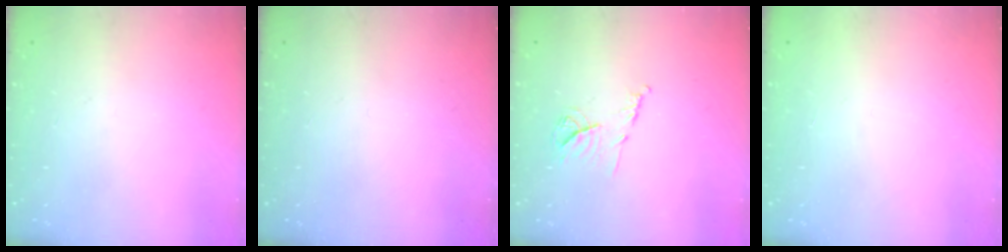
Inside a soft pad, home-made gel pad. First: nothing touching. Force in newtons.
{"total": 0.0}
{"total": 7.9, "press": 7.9, "slide": 0.3}
{"total": 1.6, "press": 1.6, "slide": 0.1}